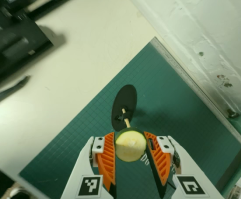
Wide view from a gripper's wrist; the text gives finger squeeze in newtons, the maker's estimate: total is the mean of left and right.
{"total": 9.3, "left": 9.4, "right": 9.3}